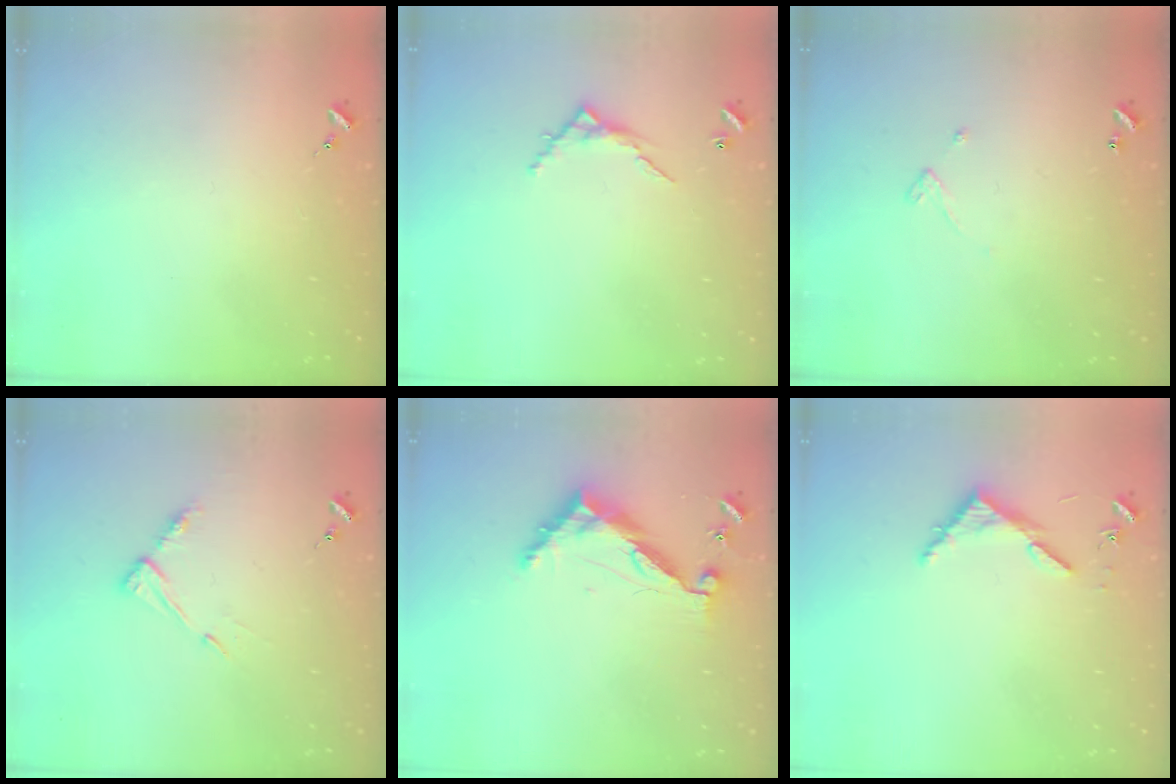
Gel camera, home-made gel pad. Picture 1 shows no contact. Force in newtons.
{"total": 5.7, "press": 5.7, "slide": 0.5}
{"total": 3.4, "press": 3.4, "slide": 0.5}
{"total": 6.8, "press": 6.8, "slide": 0.5}
{"total": 9.6, "press": 9.6, "slide": 0.8}
{"total": 4.0, "press": 4.0, "slide": 0.3}